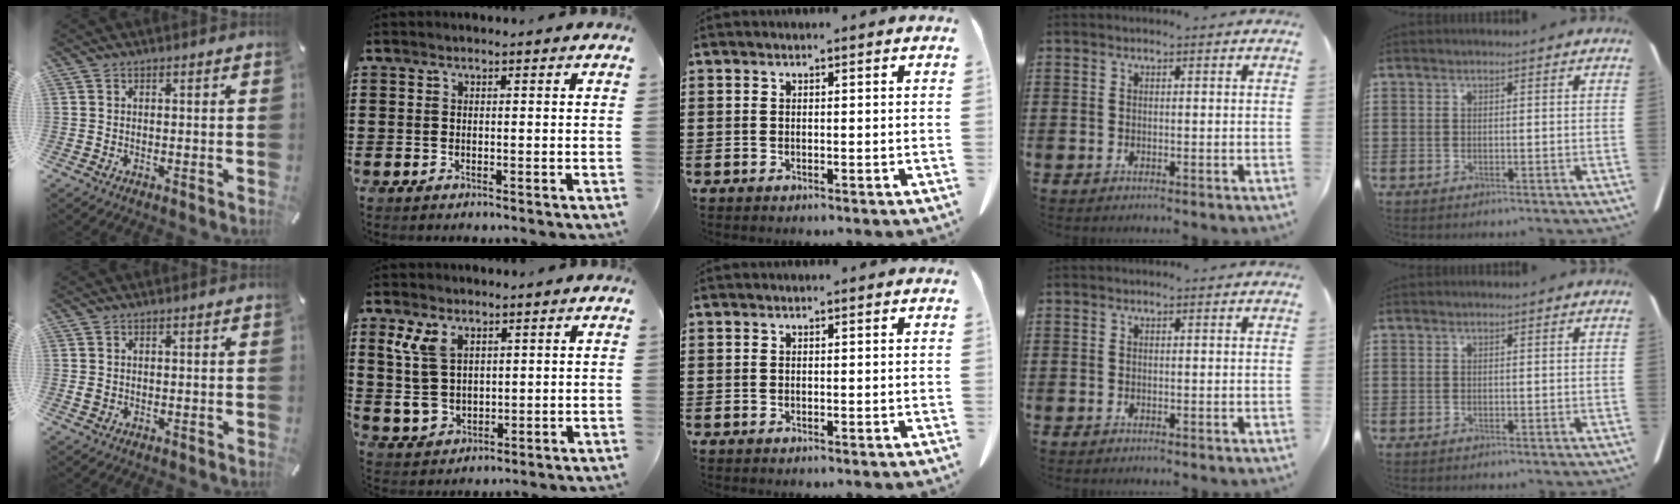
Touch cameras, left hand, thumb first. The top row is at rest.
{"thumb": {"total": 1.2, "force": [0.0, 1.0, 0.7], "torque": [-0.014, 0.003, -0.001]}, "index": {"total": 6.8, "force": [2.8, 4.4, 4.3], "torque": [-0.120, 0.007, 0.047]}}